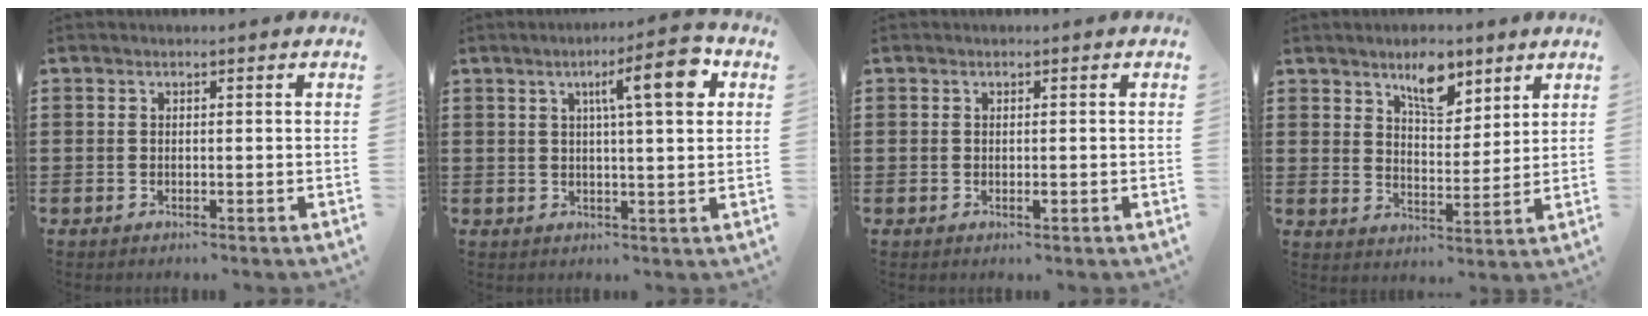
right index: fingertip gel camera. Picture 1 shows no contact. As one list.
[{"total": 8.2, "force": [3.0, 1.5, 7.5], "torque": [-0.121, -0.002, 0.039]}, {"total": 1.0, "force": [-0.2, 0.2, 0.9], "torque": [-0.017, -0.004, -0.002]}, {"total": 7.4, "force": [5.2, 3.1, 4.2], "torque": [-0.066, -0.010, 0.088]}]